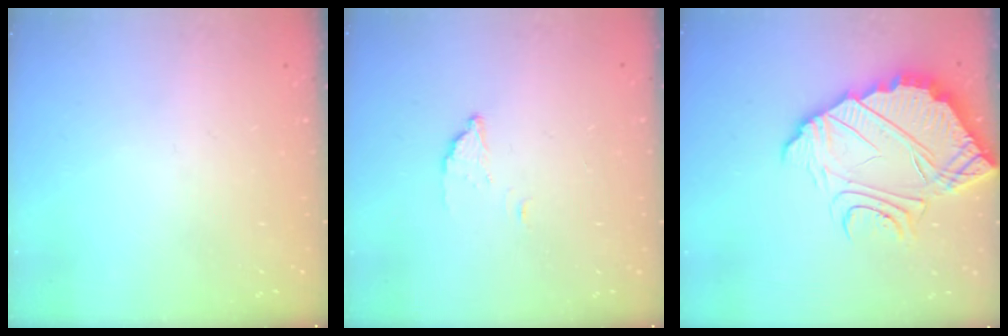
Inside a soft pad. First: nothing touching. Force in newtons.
{"total": 2.2, "press": 2.2, "slide": 0.2}
{"total": 10.2, "press": 10.1, "slide": 0.7}